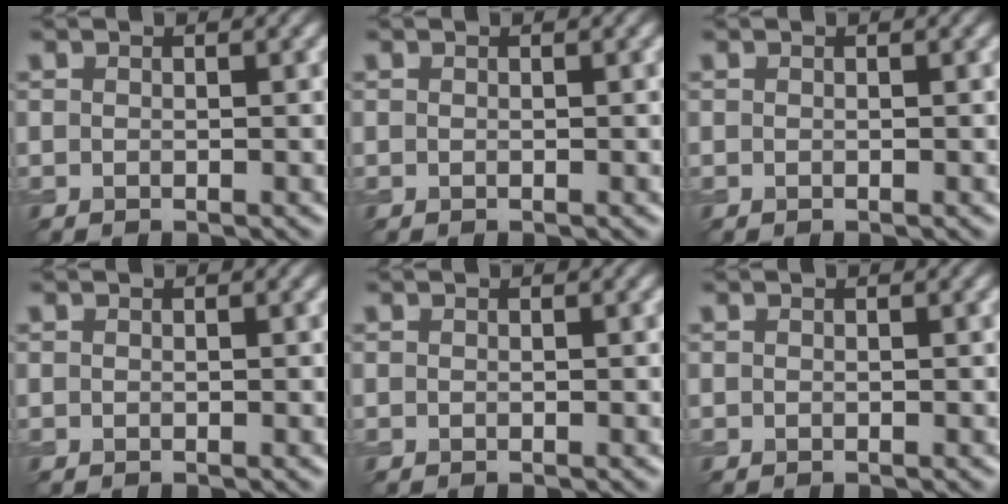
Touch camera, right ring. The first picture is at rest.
{"total": 0.0}
{"total": 0.0}
{"total": 0.0}
{"total": 0.0}
{"total": 0.0}